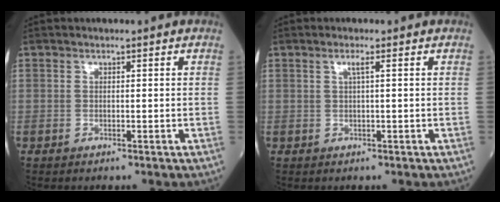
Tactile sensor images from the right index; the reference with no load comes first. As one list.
[{"total": 1.3, "force": [0.5, -0.2, 1.2], "torque": [-0.023, 0.002, 0.008]}]